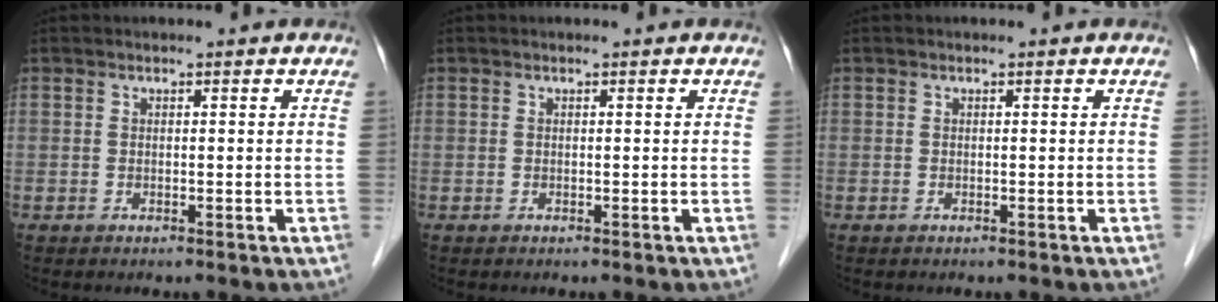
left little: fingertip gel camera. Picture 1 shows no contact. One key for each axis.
{"total": 0.0}
{"total": 0.0}